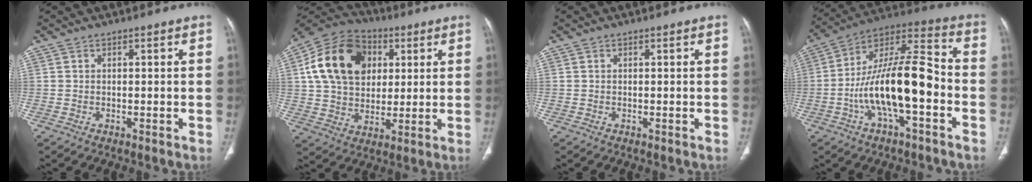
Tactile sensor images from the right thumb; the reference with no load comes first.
{"total": 19.0, "force": [4.8, 14.1, 11.7], "torque": [-0.196, 0.009, 0.083]}
{"total": 0.0}
{"total": 18.9, "force": [-4.6, 6.8, 17.0], "torque": [-0.302, 0.058, -0.082]}